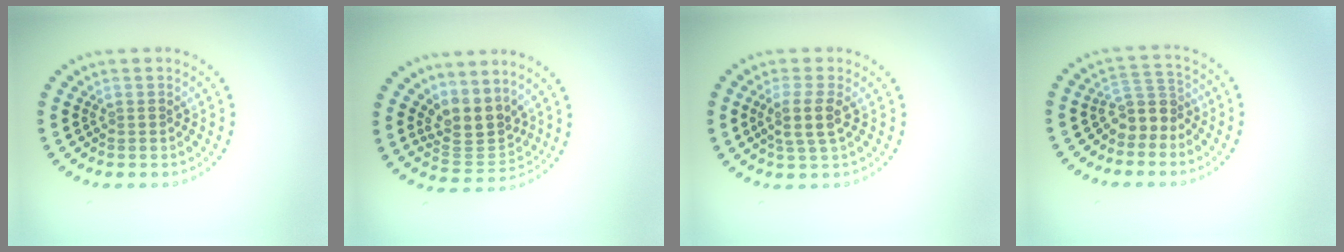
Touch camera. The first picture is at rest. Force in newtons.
{"total": 3.7, "press": 3.1, "slide": 2.0}
{"total": 2.7, "press": 2.3, "slide": 1.5}
{"total": 2.8, "press": 2.2, "slide": 1.7}